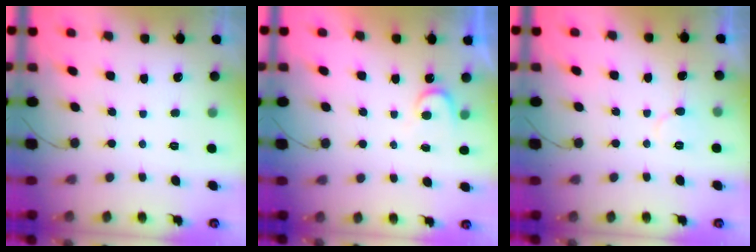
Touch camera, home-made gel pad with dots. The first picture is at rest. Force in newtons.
{"total": 3.8, "press": 3.7, "slide": 0.3}
{"total": 4.9, "press": 4.9, "slide": 0.5}